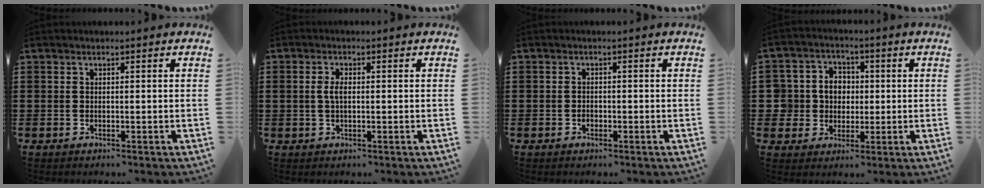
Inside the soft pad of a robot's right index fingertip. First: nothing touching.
{"total": 2.3, "force": [0.1, 1.0, 2.1], "torque": [-0.049, 0.001, -0.001]}
{"total": 0.8, "force": [-0.5, 0.5, 0.4], "torque": [-0.010, -0.001, -0.009]}
{"total": 6.0, "force": [0.3, 5.9, 1.2], "torque": [-0.057, 0.016, 0.004]}